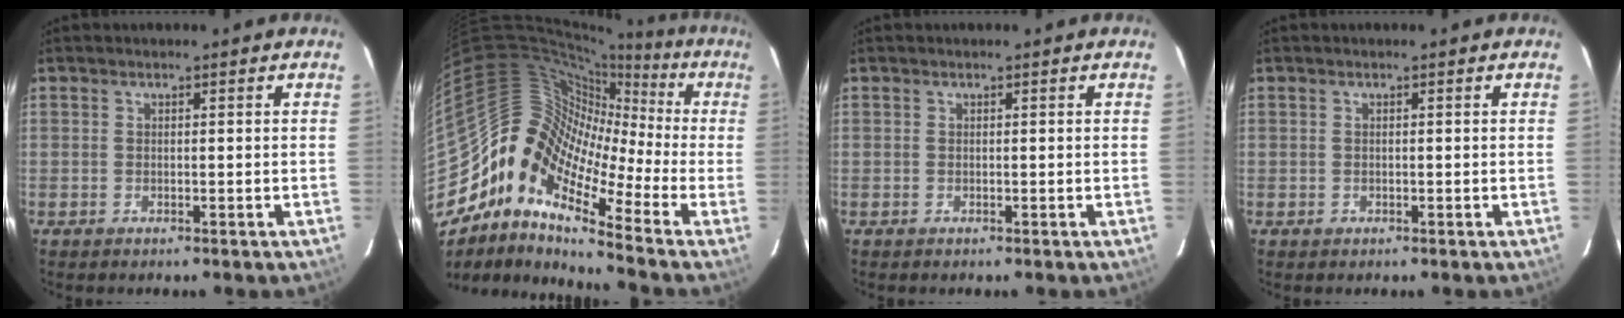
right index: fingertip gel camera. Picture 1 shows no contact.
{"total": 13.1, "force": [-4.3, 8.2, 9.3], "torque": [-0.147, 0.014, -0.111]}
{"total": 0.0}
{"total": 0.7, "force": [-0.3, 0.6, 0.0], "torque": [0.005, 0.000, -0.003]}